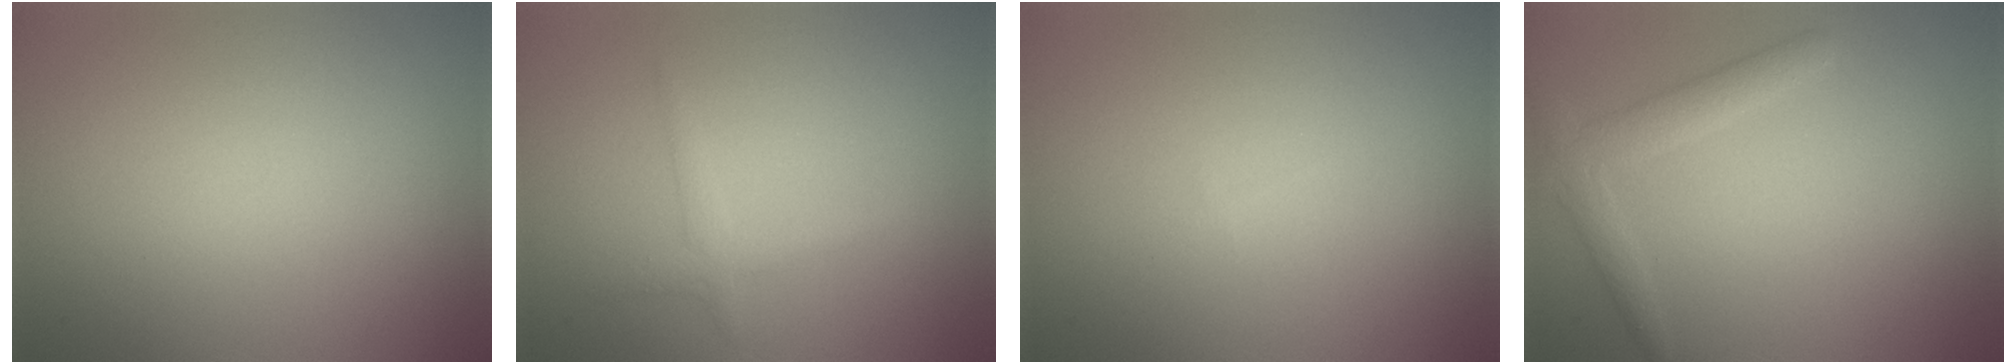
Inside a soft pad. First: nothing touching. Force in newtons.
{"total": 1.3, "press": 1.3, "slide": 0.1}
{"total": 0.0}
{"total": 2.3, "press": 2.3, "slide": 0.2}